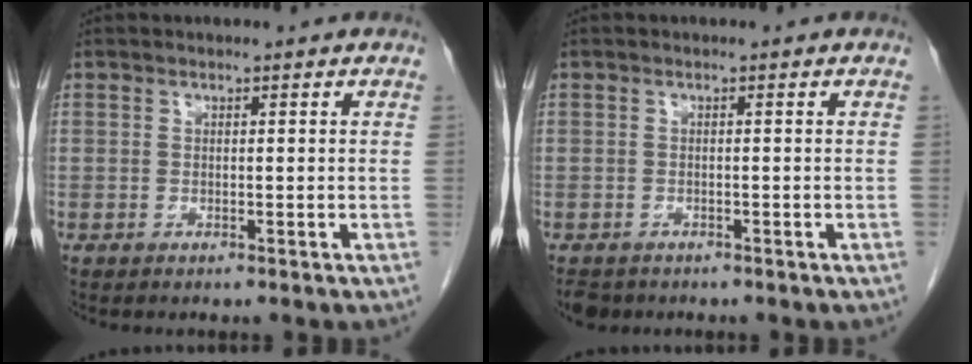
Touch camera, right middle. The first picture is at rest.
{"total": 2.9, "force": [-2.3, 1.6, 0.7], "torque": [-0.016, -0.003, -0.034]}